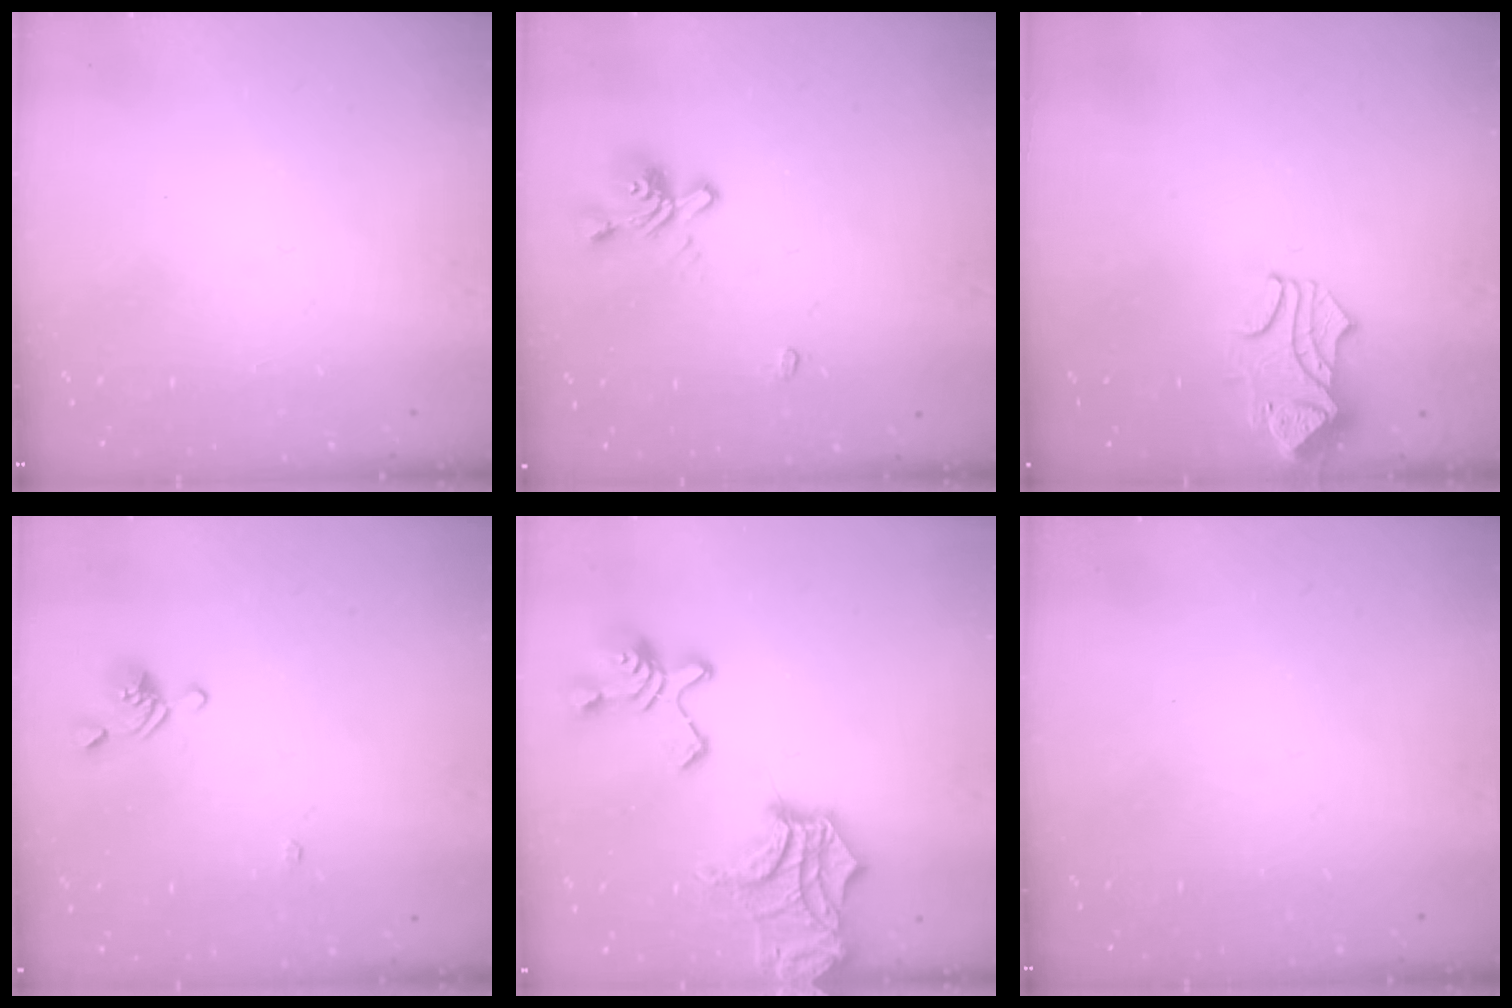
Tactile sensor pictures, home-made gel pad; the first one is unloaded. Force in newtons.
{"total": 1.5, "press": 1.0, "slide": 1.1}
{"total": 1.3, "press": 1.2, "slide": 0.4}
{"total": 1.0, "press": 0.9, "slide": 0.5}
{"total": 21.3, "press": 20.8, "slide": 4.6}
{"total": 0.0}